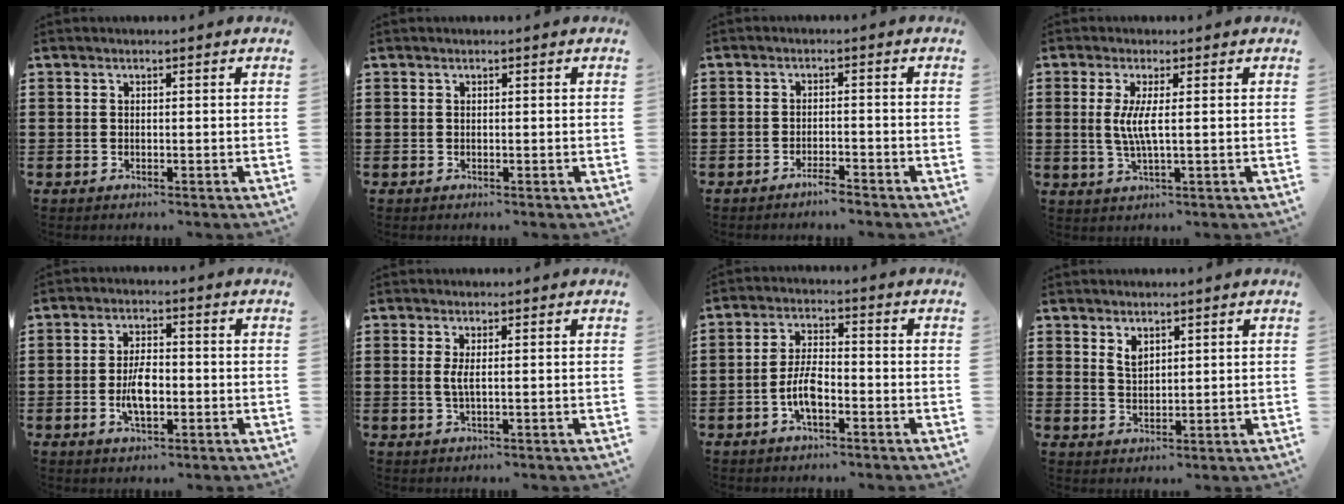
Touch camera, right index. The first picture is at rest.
{"total": 0.0}
{"total": 2.1, "force": [-1.9, 0.2, 0.9], "torque": [-0.018, 0.001, -0.036]}
{"total": 4.3, "force": [0.3, 0.3, 4.3], "torque": [-0.095, -0.011, -0.001]}
{"total": 5.4, "force": [-1.1, 2.5, 4.7], "torque": [-0.096, 0.001, -0.023]}
{"total": 2.0, "force": [0.1, 0.1, 2.0], "torque": [-0.047, -0.008, -0.001]}
{"total": 5.6, "force": [-2.2, 2.2, 4.6], "torque": [-0.106, 0.001, -0.048]}
{"total": 2.4, "force": [1.6, 1.3, 1.2], "torque": [-0.027, 0.003, 0.031]}